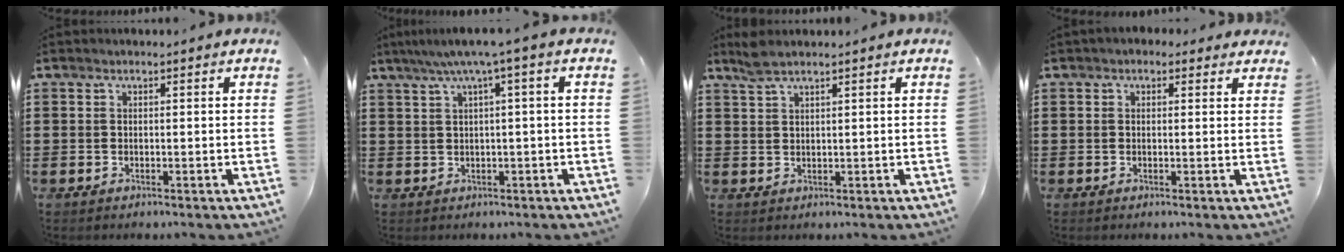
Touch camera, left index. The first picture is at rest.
{"total": 3.7, "force": [0.7, -0.3, 3.6], "torque": [-0.068, -0.002, 0.007]}
{"total": 2.4, "force": [1.9, 0.4, 1.4], "torque": [-0.031, 0.003, 0.035]}
{"total": 1.5, "force": [0.9, 1.1, 0.5], "torque": [-0.005, 0.006, 0.015]}